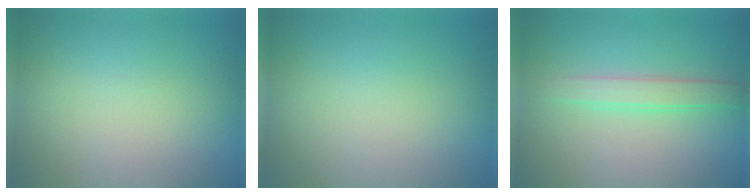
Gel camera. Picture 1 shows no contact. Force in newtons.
{"total": 0.0}
{"total": 2.2, "press": 2.2, "slide": 0.1}